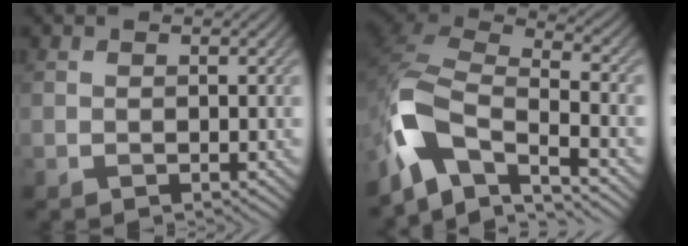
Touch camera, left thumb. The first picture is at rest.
{"total": 11.0, "force": [-6.2, 5.1, 7.6], "torque": [-0.170, -0.011, -0.135]}